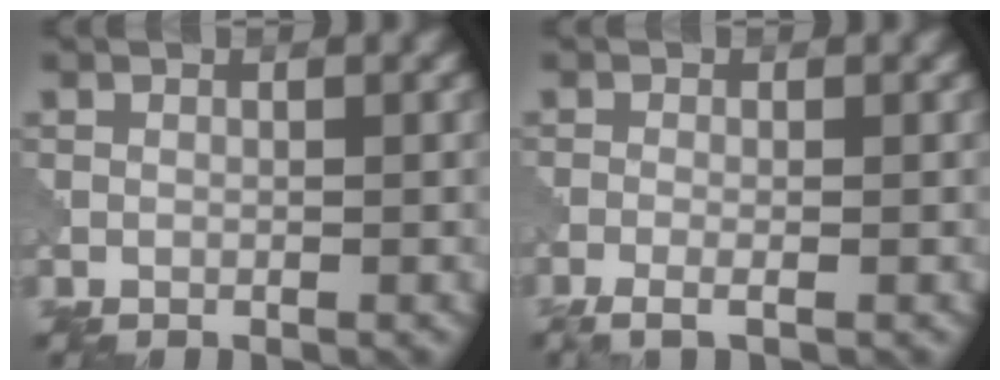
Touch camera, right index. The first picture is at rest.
{"total": 1.7, "force": [-0.9, 0.4, 1.4], "torque": [-0.024, -0.003, -0.024]}